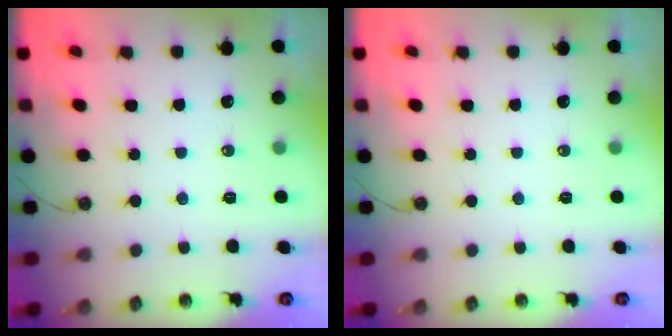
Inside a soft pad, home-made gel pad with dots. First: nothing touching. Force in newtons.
{"total": 0.0}